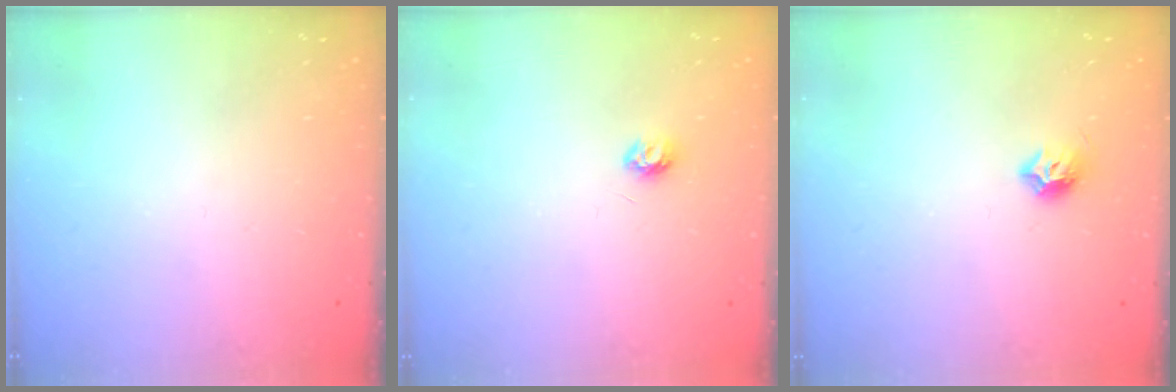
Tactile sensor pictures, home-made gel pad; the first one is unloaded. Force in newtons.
{"total": 4.6, "press": 4.6, "slide": 0.5}
{"total": 6.8, "press": 6.7, "slide": 0.8}